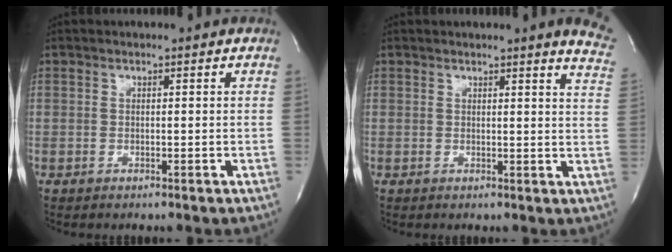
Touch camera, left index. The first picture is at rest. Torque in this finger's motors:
{"motor_torque": [0.21, -0.23, 0.28, 0.01]}